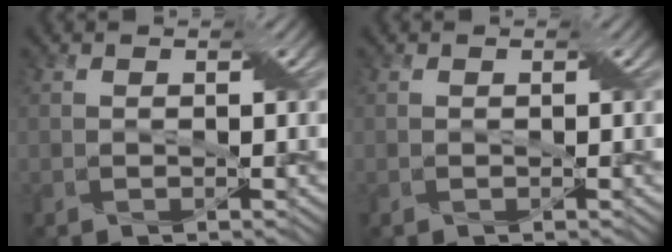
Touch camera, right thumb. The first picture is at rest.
{"total": 0.0}